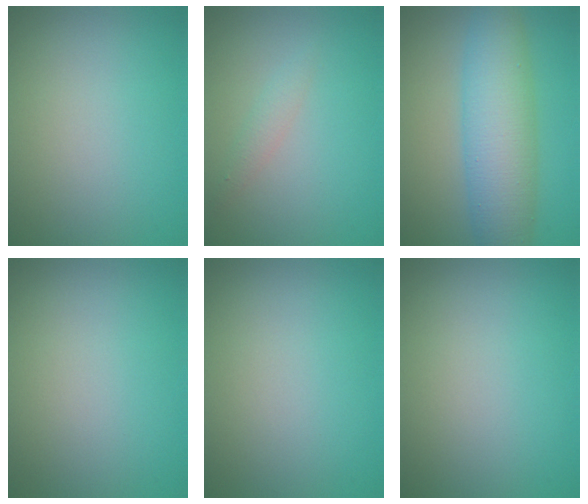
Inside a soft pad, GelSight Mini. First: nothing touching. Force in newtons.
{"total": 1.1, "press": 1.1, "slide": 0.0}
{"total": 7.2, "press": 7.2, "slide": 0.2}
{"total": 0.0}
{"total": 0.0}
{"total": 0.0}